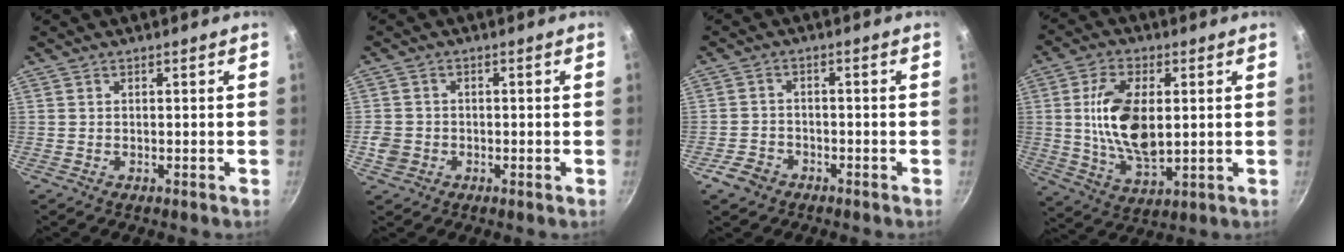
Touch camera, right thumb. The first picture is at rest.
{"total": 3.3, "force": [-1.0, 2.9, 1.3], "torque": [-0.019, 0.009, -0.017]}
{"total": 3.9, "force": [-2.6, 2.7, 1.2], "torque": [-0.019, 0.017, -0.043]}
{"total": 14.5, "force": [1.6, 7.4, 12.3], "torque": [-0.225, -0.013, 0.035]}